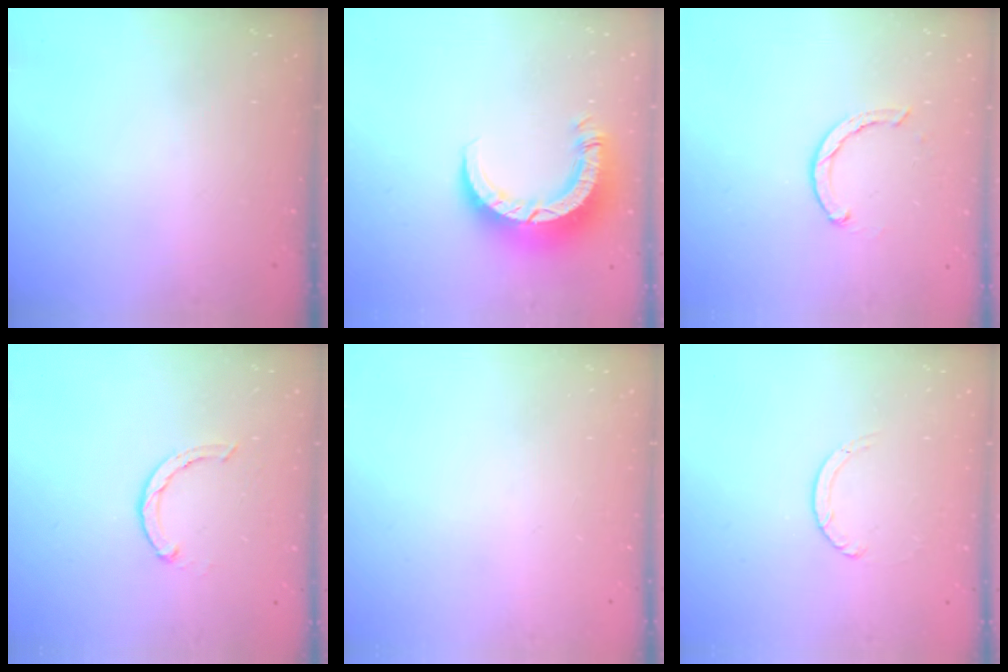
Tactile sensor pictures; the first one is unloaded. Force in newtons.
{"total": 10.0, "press": 10.0, "slide": 1.1}
{"total": 2.4, "press": 2.4, "slide": 0.1}
{"total": 2.4, "press": 2.4, "slide": 0.4}
{"total": 0.0}
{"total": 1.1, "press": 1.1, "slide": 0.1}